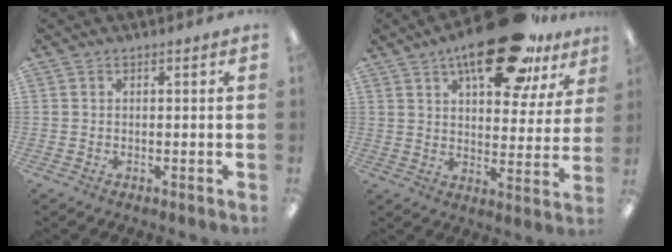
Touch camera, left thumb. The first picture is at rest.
{"total": 22.1, "force": [13.8, 9.1, 14.7], "torque": [-0.206, -0.065, 0.219]}